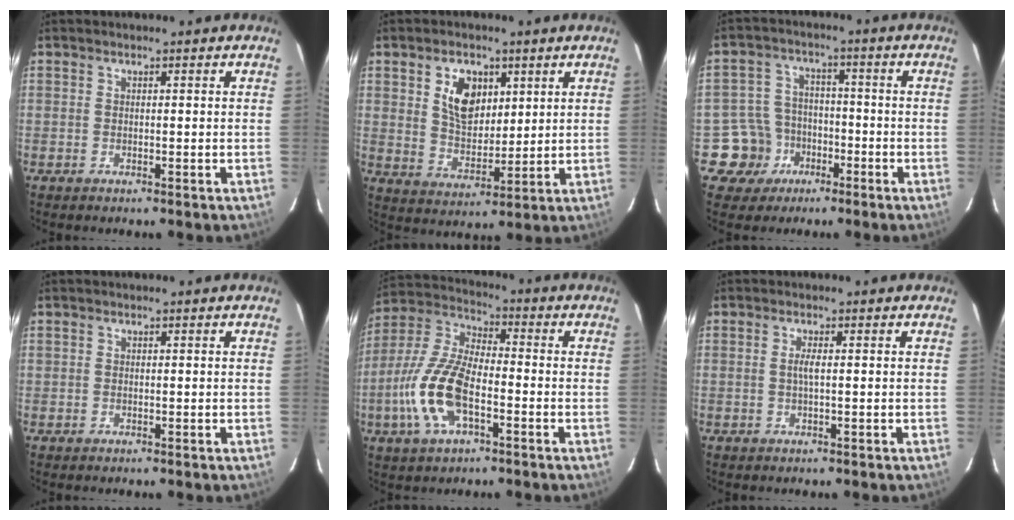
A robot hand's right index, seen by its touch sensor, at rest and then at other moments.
{"total": 8.9, "force": [3.5, 5.8, 5.7], "torque": [-0.097, 0.008, 0.070]}
{"total": 8.1, "force": [-4.2, 6.9, 0.4], "torque": [-0.037, 0.028, -0.065]}
{"total": 0.0}
{"total": 14.4, "force": [-4.9, 6.1, 12.1], "torque": [-0.268, 0.000, -0.097]}
{"total": 1.4, "force": [0.0, -0.1, 1.4], "torque": [-0.027, 0.000, -0.002]}